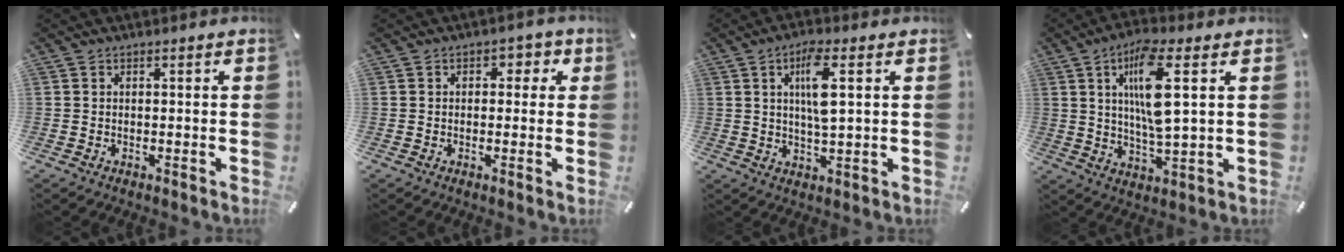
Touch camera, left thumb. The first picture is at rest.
{"total": 2.6, "force": [0.0, 2.0, 1.6], "torque": [-0.009, 0.002, -0.010]}
{"total": 8.2, "force": [2.4, 1.9, 7.6], "torque": [-0.153, -0.003, 0.034]}
{"total": 12.9, "force": [3.7, 3.1, 11.9], "torque": [-0.233, -0.009, 0.055]}